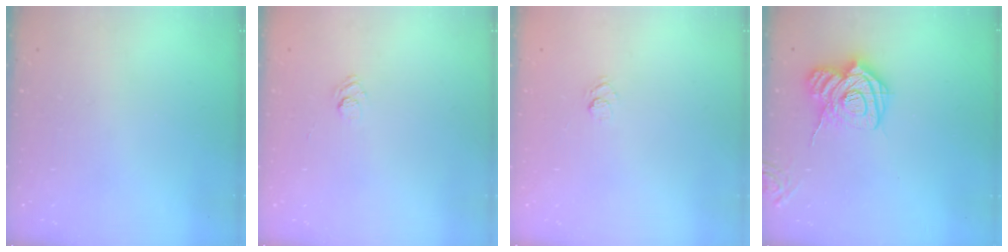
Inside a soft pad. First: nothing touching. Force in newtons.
{"total": 3.3, "press": 3.1, "slide": 1.1}
{"total": 3.6, "press": 3.4, "slide": 1.3}
{"total": 14.7, "press": 14.6, "slide": 1.5}